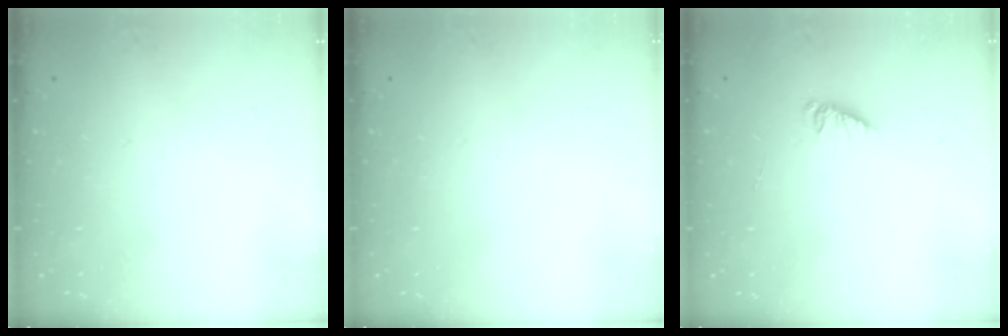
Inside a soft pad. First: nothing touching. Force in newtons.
{"total": 0.0}
{"total": 1.7, "press": 1.7, "slide": 0.2}